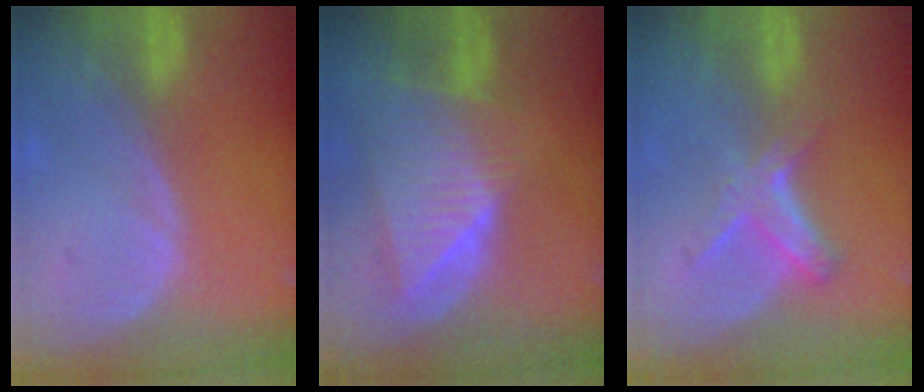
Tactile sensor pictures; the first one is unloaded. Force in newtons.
{"total": 9.1, "press": 8.0, "slide": 4.4}
{"total": 5.8, "press": 5.2, "slide": 2.7}